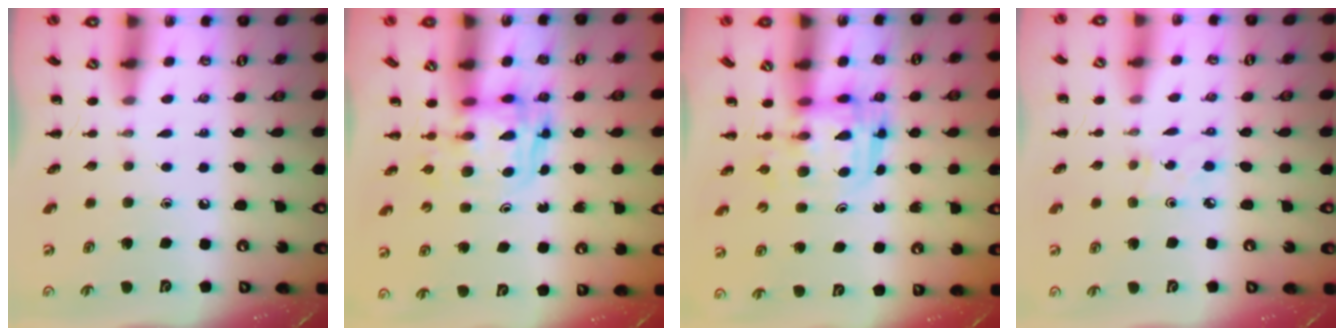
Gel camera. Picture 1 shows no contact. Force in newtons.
{"total": 2.7, "press": 2.7, "slide": 0.2}
{"total": 3.0, "press": 3.0, "slide": 0.3}
{"total": 3.2, "press": 3.2, "slide": 0.7}